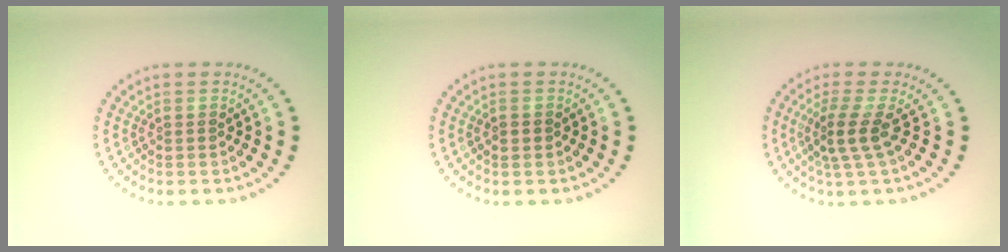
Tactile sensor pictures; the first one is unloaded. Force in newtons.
{"total": 1.1, "press": 1.1, "slide": 0.2}
{"total": 2.8, "press": 2.0, "slide": 2.0}